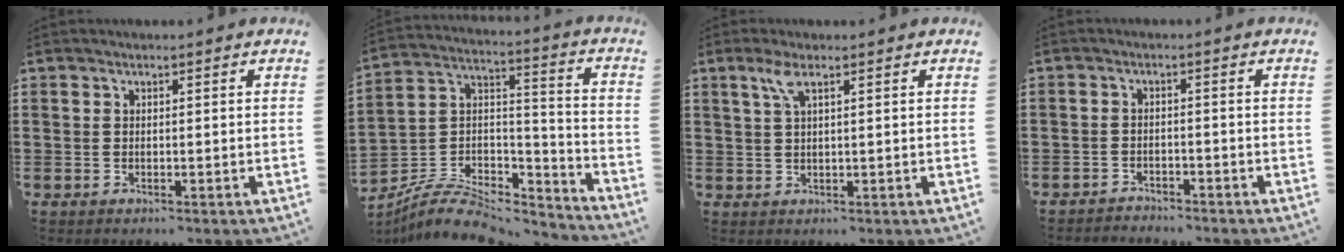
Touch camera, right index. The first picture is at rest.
{"total": 7.7, "force": [-6.3, 3.0, 3.3], "torque": [-0.075, 0.006, -0.126]}
{"total": 3.2, "force": [1.6, 0.7, 2.6], "torque": [-0.057, 0.006, 0.027]}
{"total": 1.9, "force": [-1.8, 0.4, -0.1], "torque": [-0.005, 0.002, -0.042]}